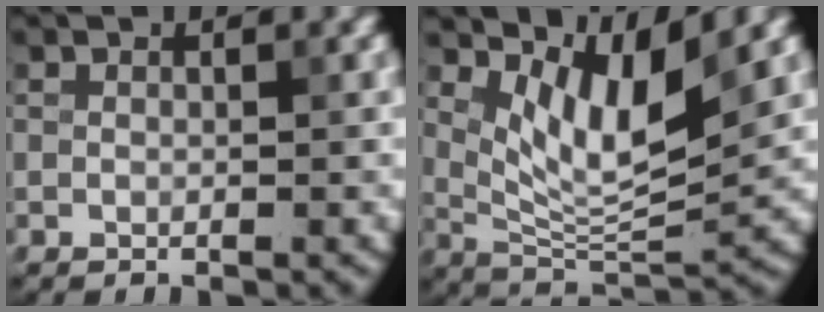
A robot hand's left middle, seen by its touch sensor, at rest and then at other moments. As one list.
[{"total": 6.3, "force": [3.0, 2.1, 5.1], "torque": [-0.093, -0.018, 0.058]}]